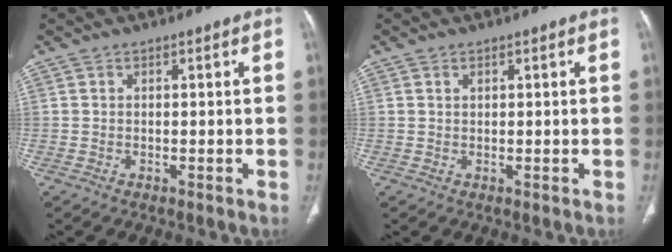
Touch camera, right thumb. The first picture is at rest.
{"total": 0.7, "force": [0.4, 0.4, 0.4], "torque": [-0.006, -0.002, 0.007]}